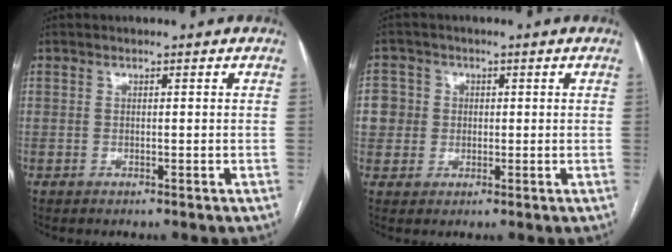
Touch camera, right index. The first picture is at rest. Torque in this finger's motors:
{"motor_torque": [0.12, 0.10, 0.06, 0.02]}